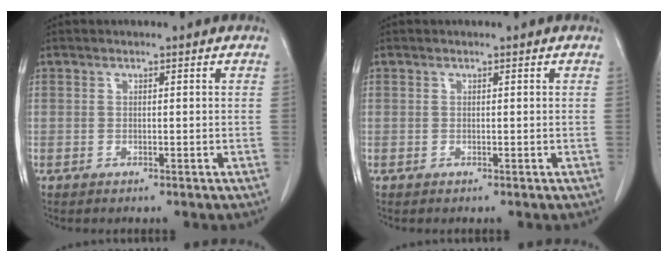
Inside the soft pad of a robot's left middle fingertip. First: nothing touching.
{"total": 0.0}